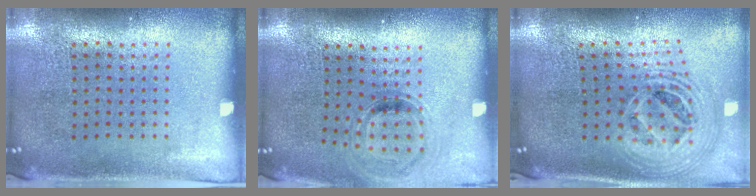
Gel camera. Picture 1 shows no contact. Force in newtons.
{"total": 0.9, "press": 0.9, "slide": 0.2}
{"total": 2.5, "press": 1.9, "slide": 1.7}